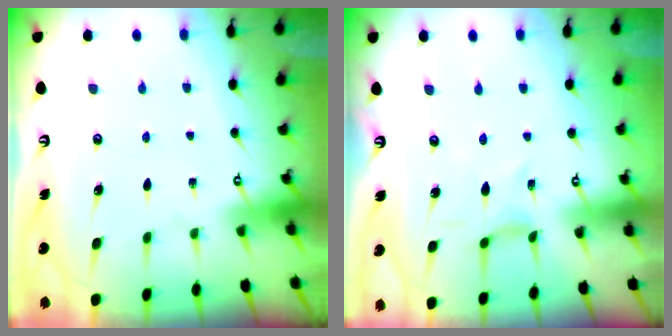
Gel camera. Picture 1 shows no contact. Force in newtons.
{"total": 1.8, "press": 1.8, "slide": 0.3}